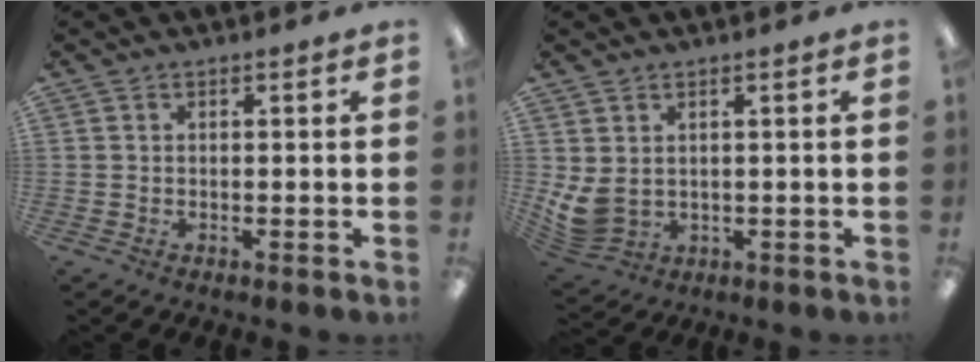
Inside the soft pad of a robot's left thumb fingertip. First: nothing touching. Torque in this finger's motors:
{"motor_torque": [-0.07, 0.29, 0.46, -0.49, 0.04]}